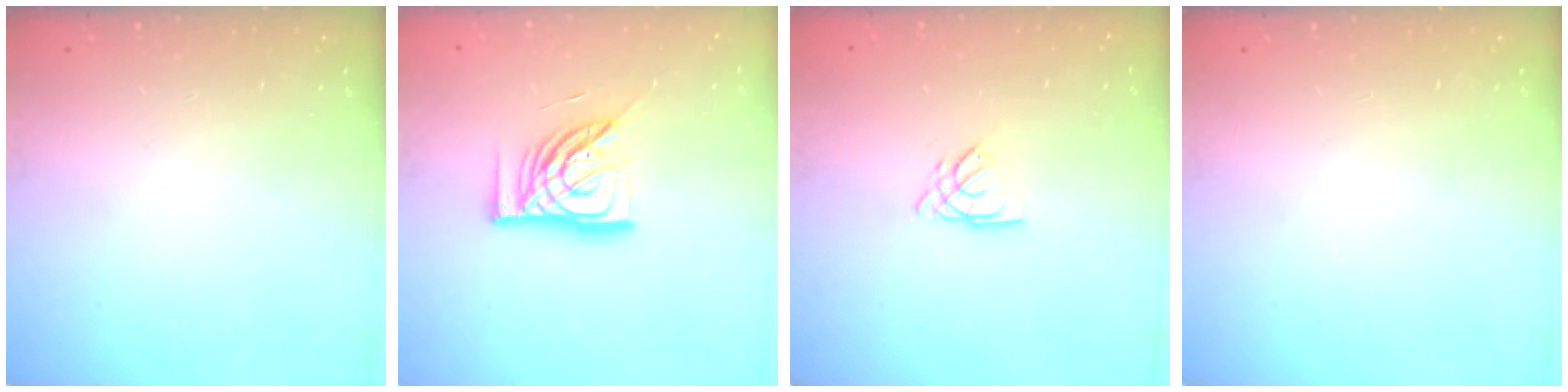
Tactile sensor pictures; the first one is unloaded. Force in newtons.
{"total": 14.5, "press": 14.5, "slide": 1.0}
{"total": 2.7, "press": 2.7, "slide": 0.3}
{"total": 0.0}